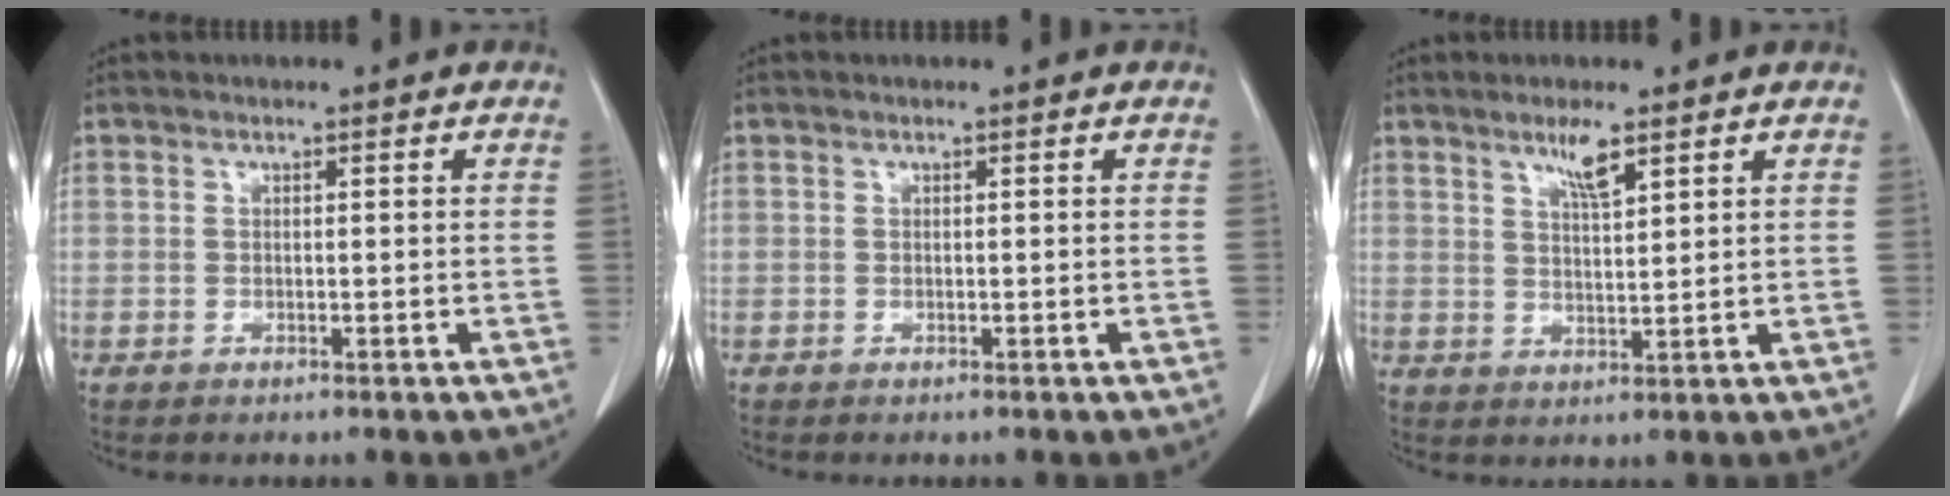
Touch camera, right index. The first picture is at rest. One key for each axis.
{"total": 0.0}
{"total": 4.2, "fx": 2.9, "fy": 0.4, "fz": 3.0, "tx": -0.055, "ty": -0.004, "tz": 0.054}